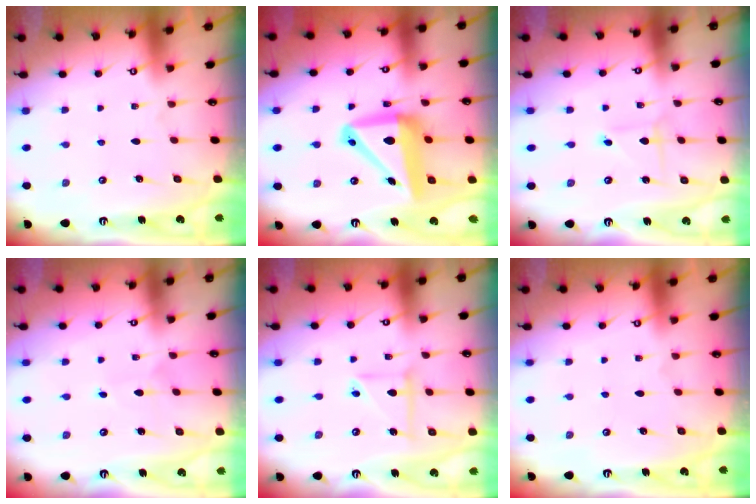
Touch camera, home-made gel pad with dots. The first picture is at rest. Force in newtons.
{"total": 14.5, "press": 14.2, "slide": 2.7}
{"total": 1.0, "press": 1.0, "slide": 0.1}
{"total": 3.3, "press": 3.3, "slide": 0.2}
{"total": 6.8, "press": 6.7, "slide": 1.3}
{"total": 0.0}